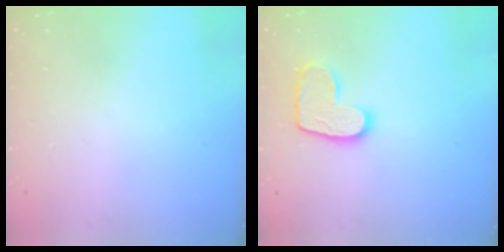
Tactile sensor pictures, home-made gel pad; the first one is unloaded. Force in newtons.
{"total": 10.7, "press": 10.7, "slide": 0.5}